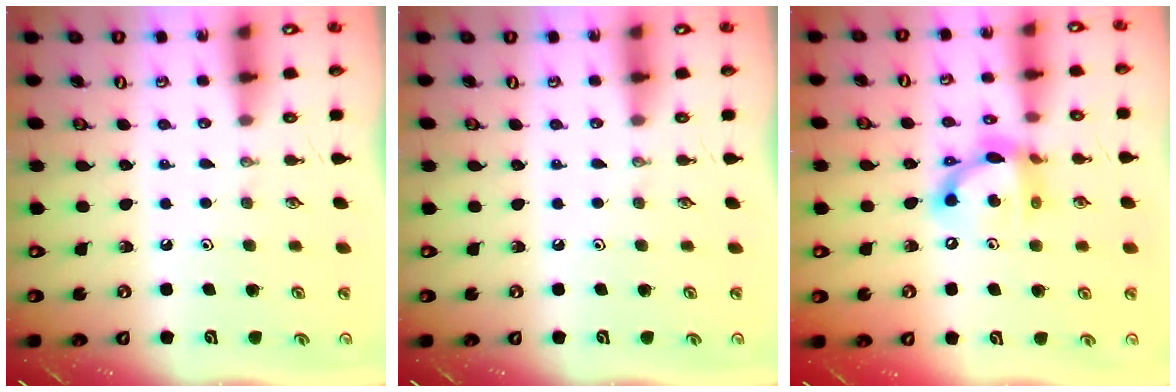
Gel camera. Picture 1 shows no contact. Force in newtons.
{"total": 0.0}
{"total": 13.6, "press": 13.5, "slide": 0.6}